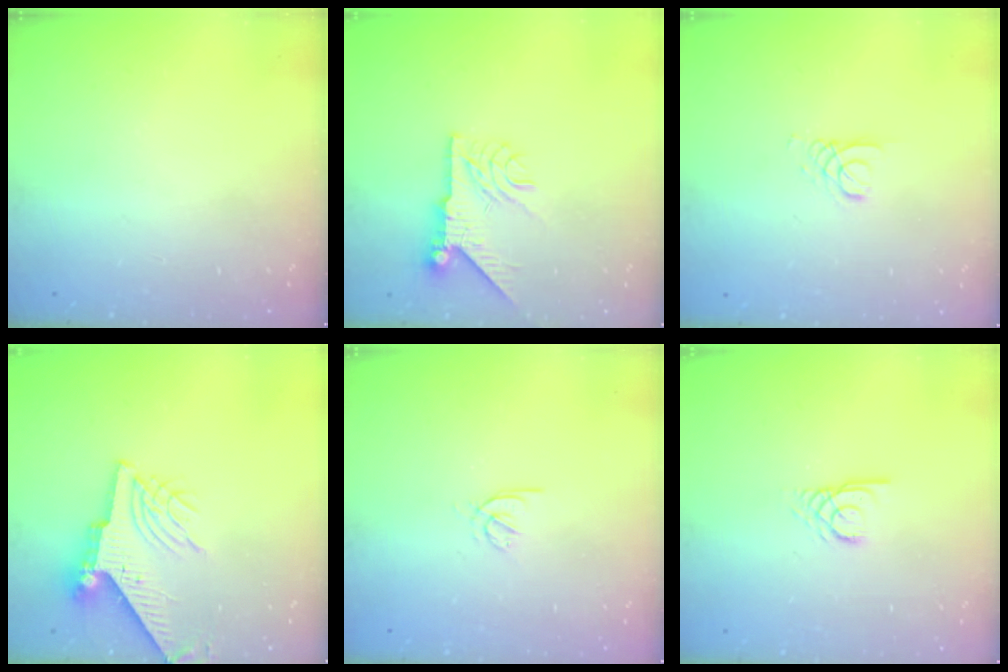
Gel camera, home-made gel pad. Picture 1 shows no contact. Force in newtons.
{"total": 9.1, "press": 9.1, "slide": 1.1}
{"total": 2.7, "press": 2.7, "slide": 0.3}
{"total": 8.7, "press": 8.7, "slide": 1.2}
{"total": 2.4, "press": 2.4, "slide": 0.5}
{"total": 2.7, "press": 2.7, "slide": 0.2}